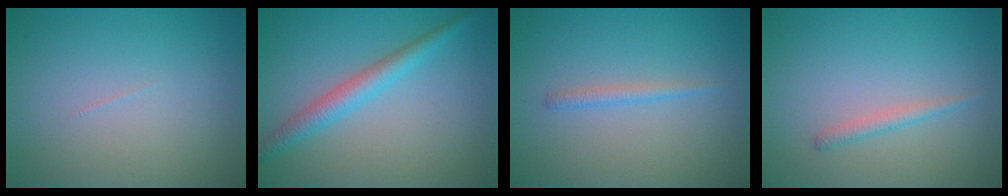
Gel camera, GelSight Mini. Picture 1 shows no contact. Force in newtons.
{"total": 3.1, "press": 3.1, "slide": 0.1}
{"total": 1.1, "press": 1.1, "slide": 0.1}
{"total": 1.2, "press": 1.2, "slide": 0.1}